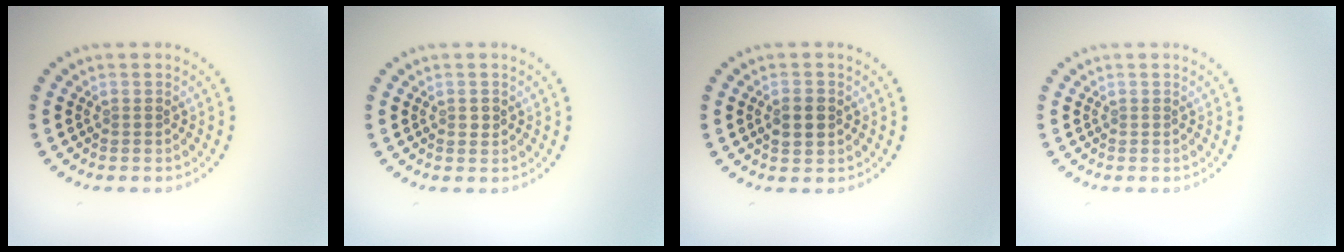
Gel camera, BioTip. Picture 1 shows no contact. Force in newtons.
{"total": 0.8, "press": 0.8, "slide": 0.1}
{"total": 2.5, "press": 2.5, "slide": 0.2}
{"total": 0.0}